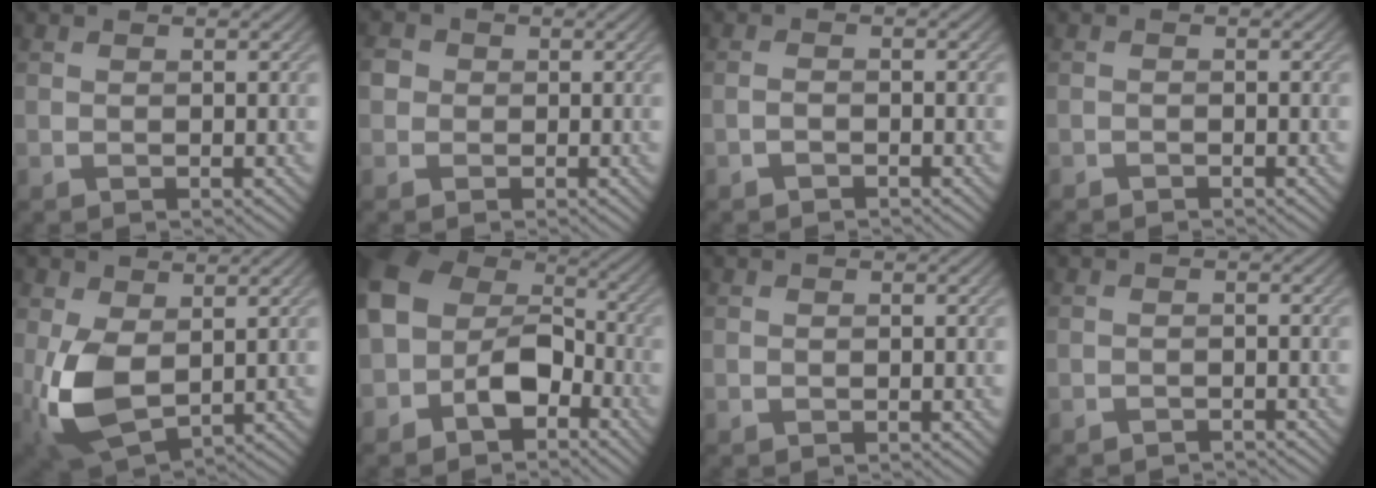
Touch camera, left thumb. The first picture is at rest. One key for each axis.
{"total": 2.3, "fx": -0.1, "fy": 2.3, "fz": 0.3, "tx": -0.001, "ty": 0.008, "tz": -0.020}
{"total": 0.8, "fx": -0.8, "fy": 0.1, "fz": 0.3, "tx": -0.009, "ty": 0.003, "tz": -0.021}
{"total": 0.7, "fx": -0.6, "fy": -0.1, "fz": -0.1, "tx": 0.002, "ty": 0.000, "tz": -0.017}
{"total": 8.3, "fx": 0.2, "fy": 5.0, "fz": 6.7, "tx": -0.169, "ty": -0.013, "tz": 0.004}
{"total": 9.3, "fx": -2.8, "fy": 6.8, "fz": 5.7, "tx": -0.112, "ty": 0.004, "tz": -0.071}
{"total": 0.0}
{"total": 1.1, "fx": -1.1, "fy": -0.1, "fz": 0.0, "tx": 0.004, "ty": 0.001, "tz": -0.022}